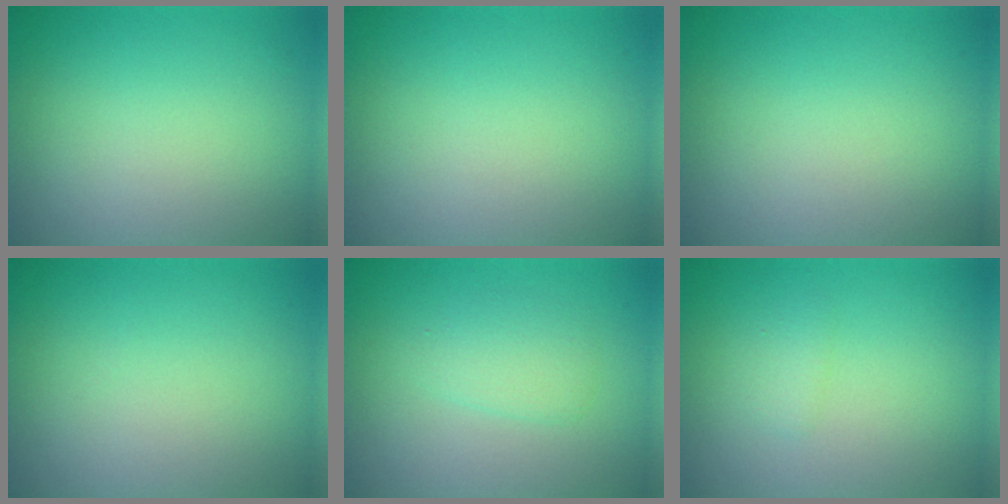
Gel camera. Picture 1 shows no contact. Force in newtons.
{"total": 0.0}
{"total": 0.0}
{"total": 0.0}
{"total": 1.9, "press": 1.9, "slide": 0.0}
{"total": 0.9, "press": 0.9, "slide": 0.1}